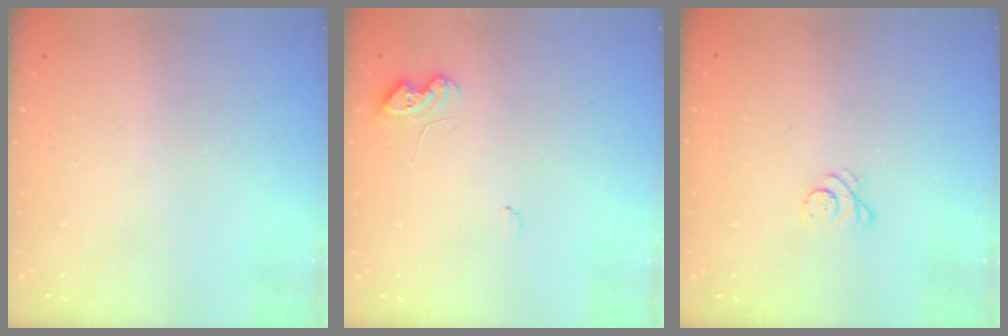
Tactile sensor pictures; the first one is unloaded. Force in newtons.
{"total": 5.3, "press": 5.3, "slide": 0.7}
{"total": 3.3, "press": 3.3, "slide": 0.4}